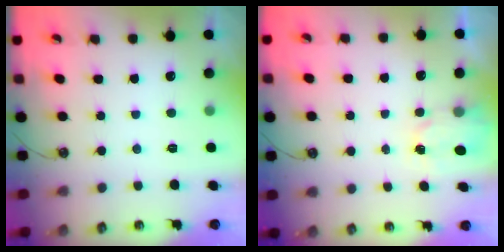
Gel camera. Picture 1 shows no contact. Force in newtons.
{"total": 2.6, "press": 2.6, "slide": 0.4}